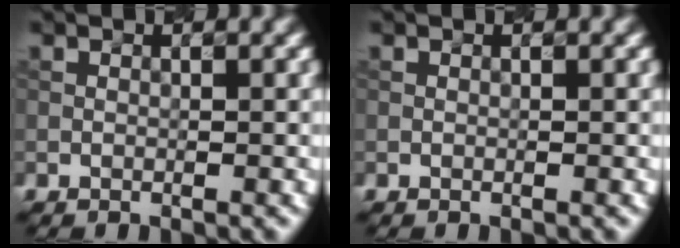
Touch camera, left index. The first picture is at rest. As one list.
[{"total": 0.0}]